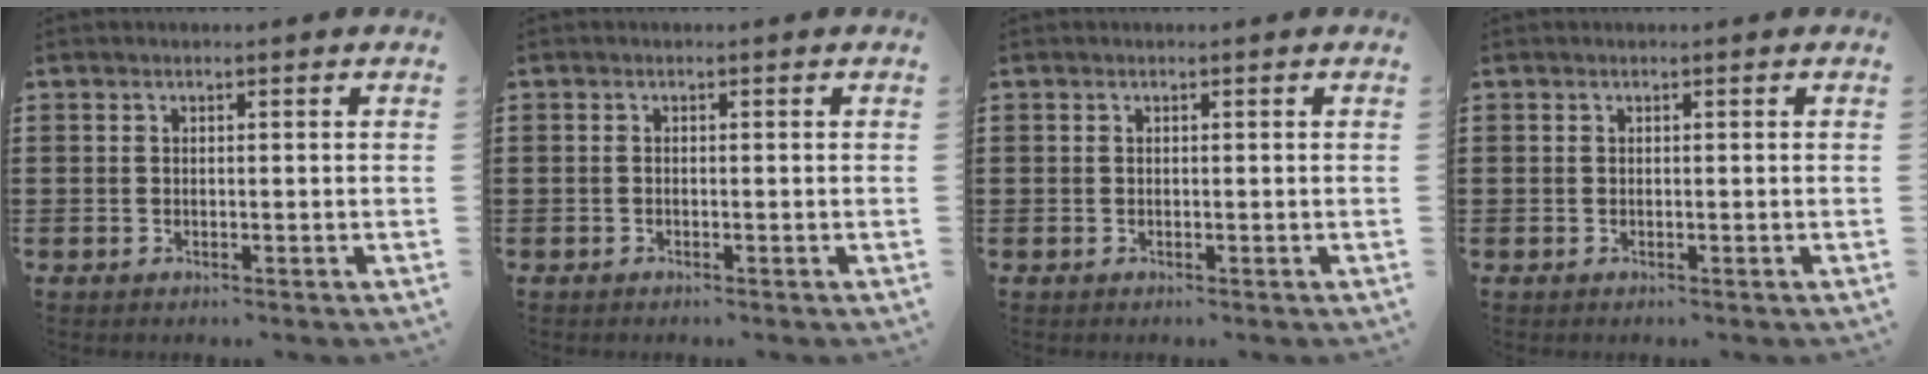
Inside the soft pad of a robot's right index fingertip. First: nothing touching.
{"total": 0.0}
{"total": 0.0}
{"total": 0.0}